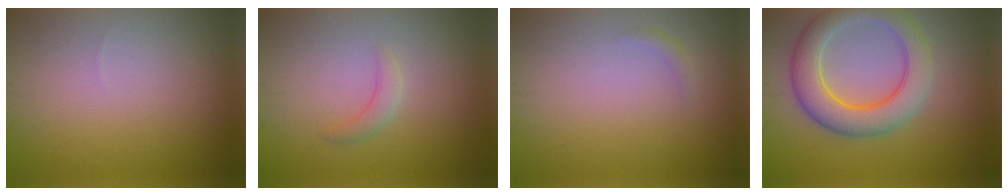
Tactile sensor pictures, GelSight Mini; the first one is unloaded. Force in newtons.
{"total": 1.4, "press": 1.4, "slide": 0.1}
{"total": 0.8, "press": 0.8, "slide": 0.0}
{"total": 6.5, "press": 6.5, "slide": 0.3}